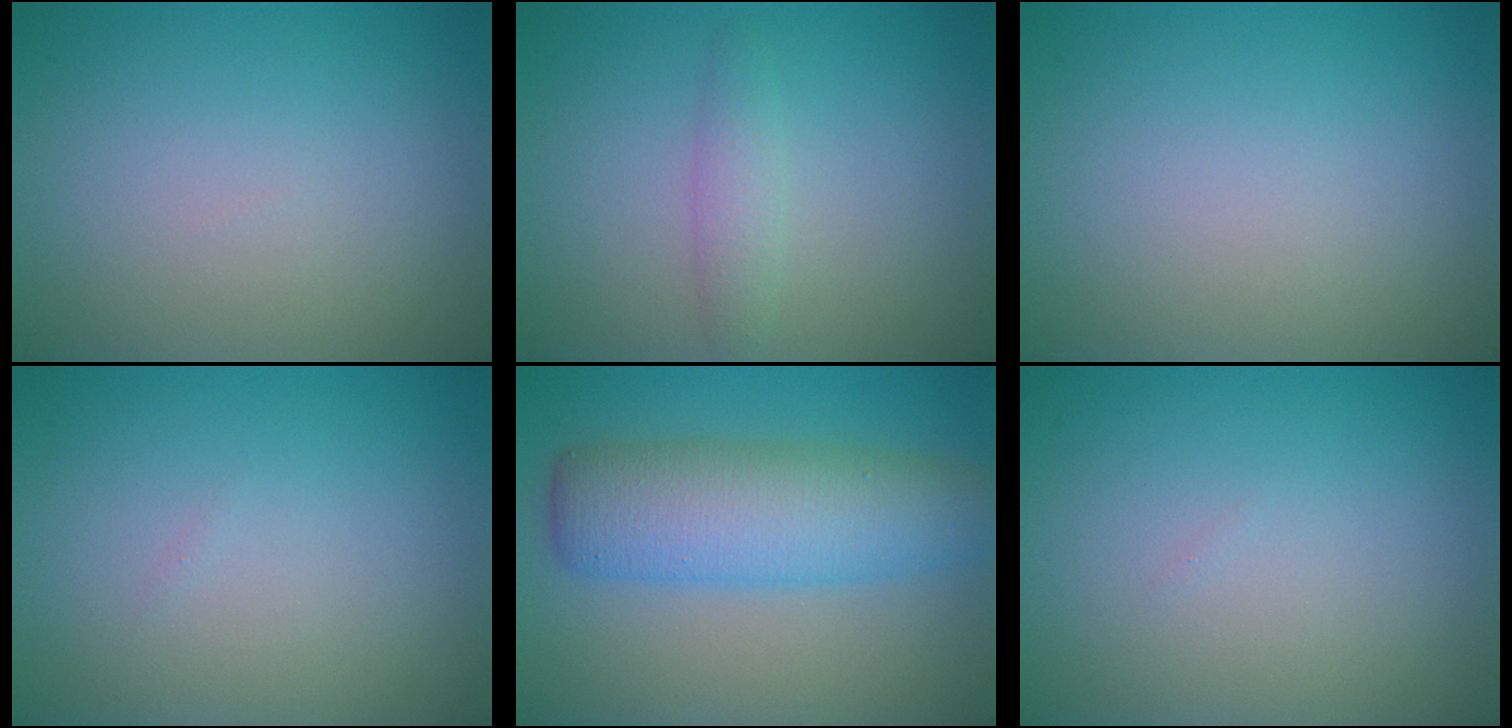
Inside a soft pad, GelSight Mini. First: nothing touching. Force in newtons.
{"total": 1.8, "press": 1.8, "slide": 0.1}
{"total": 0.0}
{"total": 0.0}
{"total": 7.2, "press": 7.2, "slide": 0.2}
{"total": 0.0}